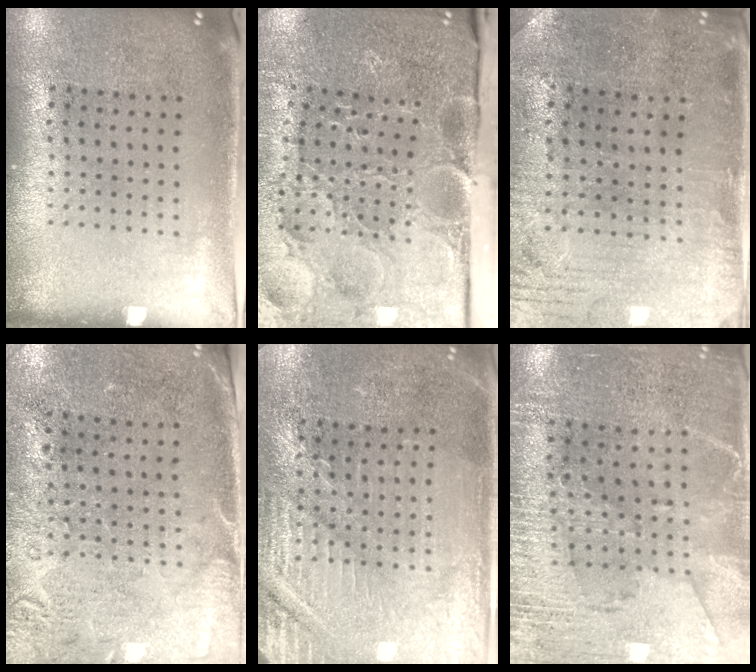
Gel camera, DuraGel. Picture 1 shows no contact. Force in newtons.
{"total": 4.0, "press": 3.7, "slide": 1.4}
{"total": 0.9, "press": 0.7, "slide": 0.6}
{"total": 2.7, "press": 2.3, "slide": 1.4}
{"total": 3.4, "press": 3.4, "slide": 0.7}
{"total": 3.1, "press": 2.9, "slide": 1.2}